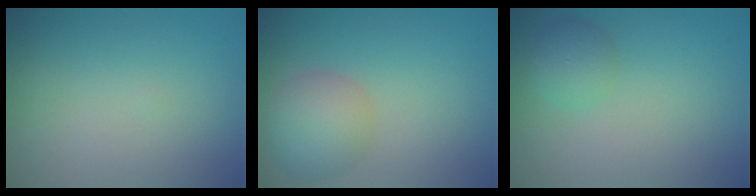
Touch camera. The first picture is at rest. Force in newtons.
{"total": 4.2, "press": 4.2, "slide": 0.2}
{"total": 1.8, "press": 1.8, "slide": 0.0}